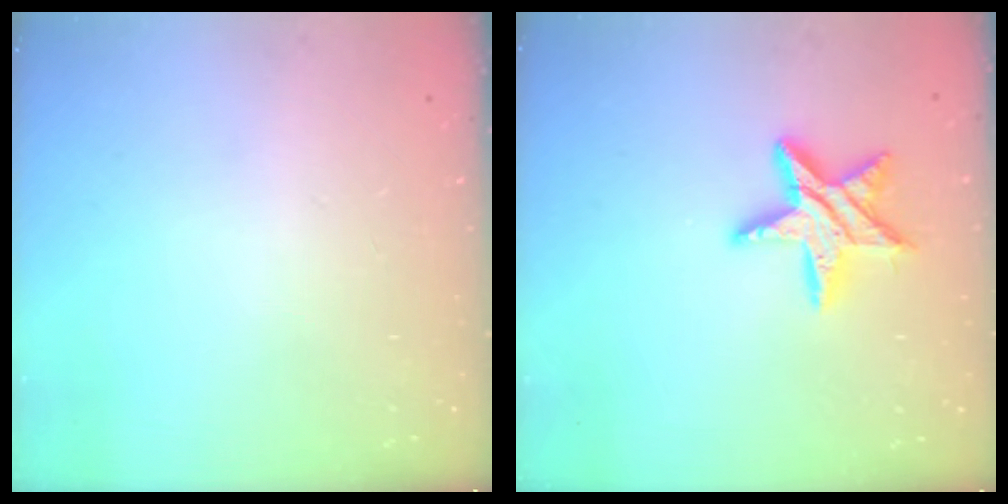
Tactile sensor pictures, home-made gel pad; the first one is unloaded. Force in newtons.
{"total": 11.8, "press": 11.8, "slide": 0.8}